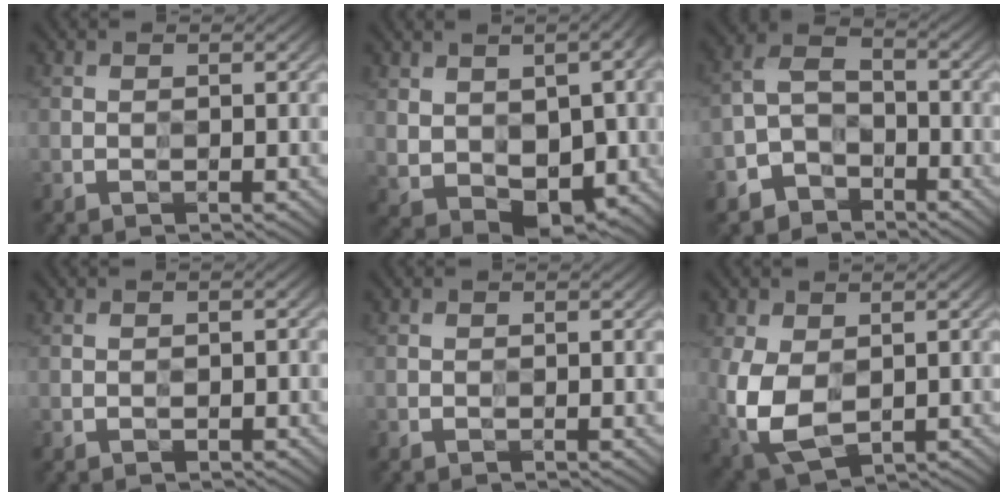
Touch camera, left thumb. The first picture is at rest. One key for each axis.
{"total": 11.2, "fx": 0.5, "fy": 7.2, "fz": 8.5, "tx": -0.151, "ty": -0.034, "tz": 0.039}
{"total": 6.4, "fx": -4.5, "fy": 4.1, "fz": 2.2, "tx": -0.040, "ty": -0.002, "tz": -0.097}
{"total": 0.5, "fx": -0.2, "fy": 0.2, "fz": 0.5, "tx": -0.005, "ty": 0.002, "tz": -0.002}
{"total": 0.0}
{"total": 8.5, "fx": -0.6, "fy": 5.6, "fz": 6.4, "tx": -0.181, "ty": -0.018, "tz": -0.004}